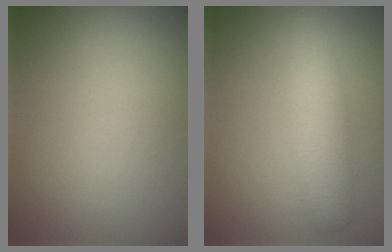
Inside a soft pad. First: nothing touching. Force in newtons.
{"total": 4.1, "press": 4.1, "slide": 0.0}